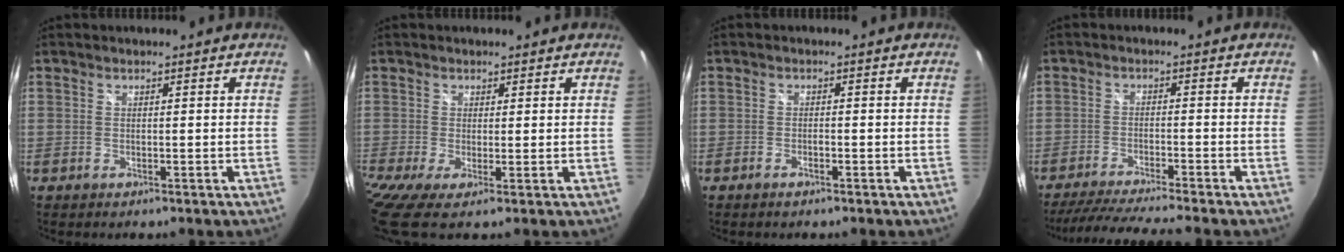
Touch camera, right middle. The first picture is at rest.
{"total": 5.9, "force": [-0.7, 1.1, 5.7], "torque": [-0.116, -0.020, -0.021]}
{"total": 1.2, "force": [-0.9, 0.3, 0.8], "torque": [-0.017, 0.000, -0.017]}
{"total": 11.1, "force": [-9.8, -0.6, 5.0], "torque": [-0.109, -0.017, -0.165]}